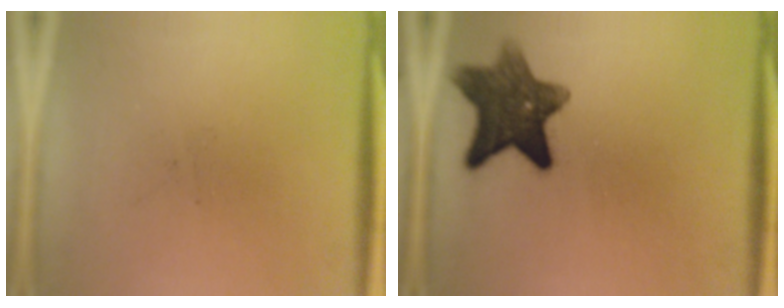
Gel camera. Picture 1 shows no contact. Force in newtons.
{"total": 10.1}